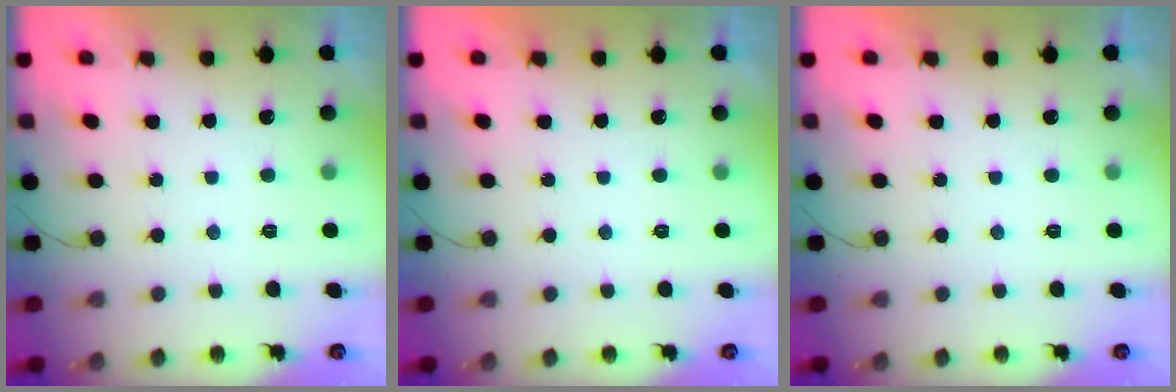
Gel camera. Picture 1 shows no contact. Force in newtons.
{"total": 0.0}
{"total": 0.0}